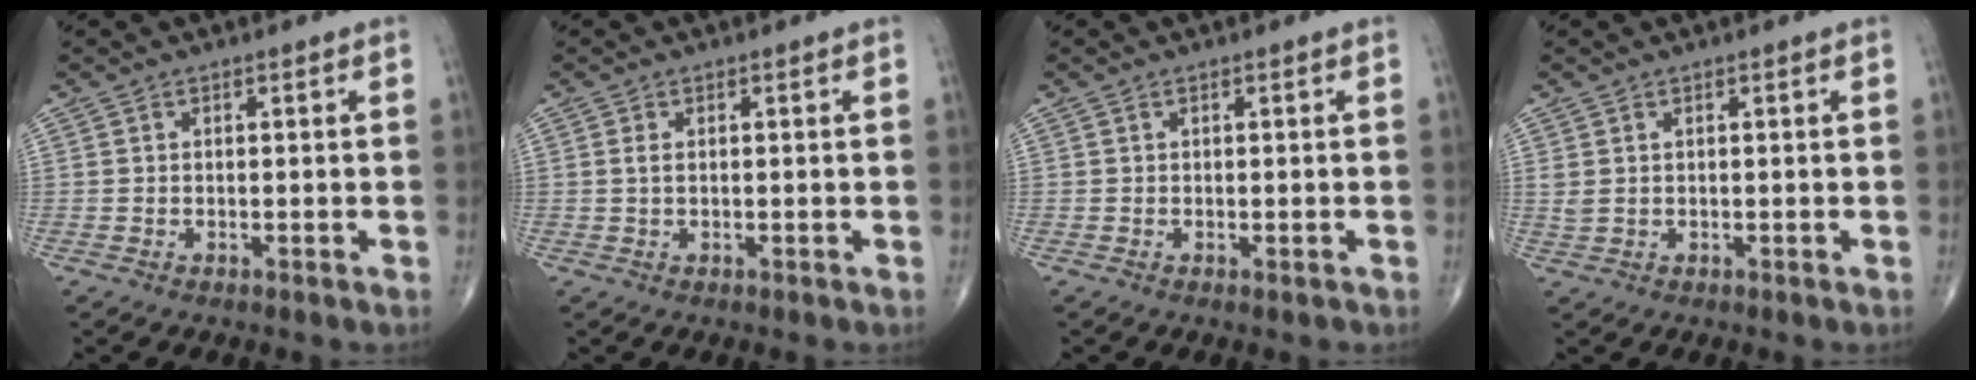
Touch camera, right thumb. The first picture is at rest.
{"total": 1.0, "force": [0.2, 0.5, 0.9], "torque": [-0.020, 0.004, 0.007]}
{"total": 0.7, "force": [-0.3, 0.3, 0.6], "torque": [-0.004, -0.002, -0.002]}
{"total": 1.6, "force": [0.6, 0.8, 1.2], "torque": [-0.032, 0.010, 0.020]}